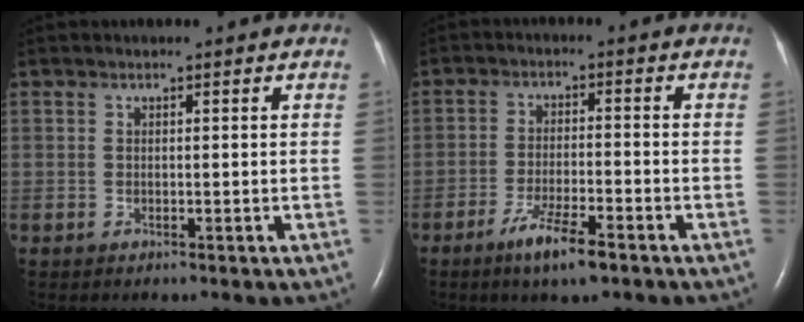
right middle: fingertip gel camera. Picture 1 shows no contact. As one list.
[{"total": 7.2, "force": [-4.7, 0.4, 5.5], "torque": [-0.111, -0.014, -0.085]}]